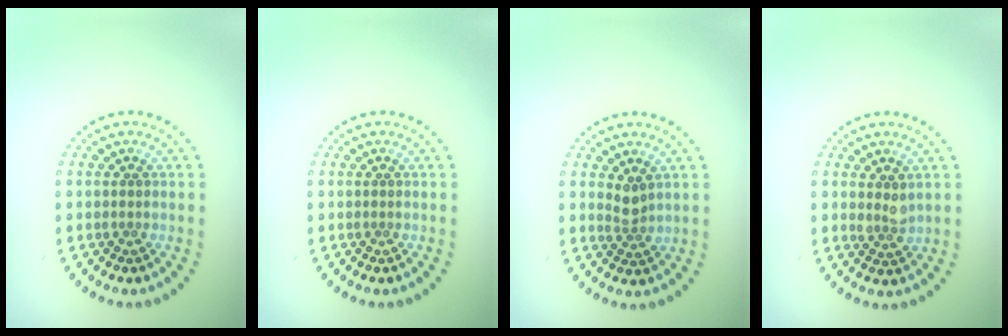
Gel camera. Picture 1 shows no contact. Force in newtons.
{"total": 0.0}
{"total": 1.6, "press": 1.2, "slide": 1.1}
{"total": 1.6, "press": 1.3, "slide": 0.9}